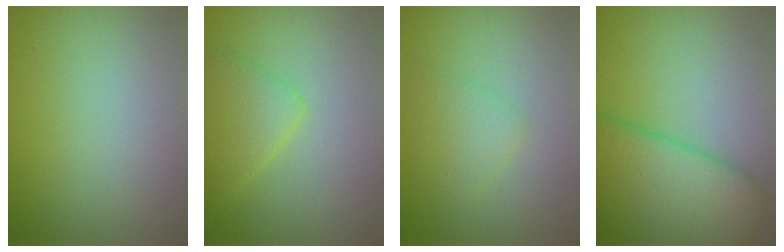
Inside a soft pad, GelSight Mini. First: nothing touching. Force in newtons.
{"total": 3.4, "press": 3.4, "slide": 0.3}
{"total": 2.5, "press": 2.5, "slide": 0.1}
{"total": 10.8, "press": 10.8, "slide": 0.5}